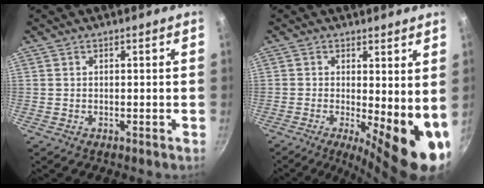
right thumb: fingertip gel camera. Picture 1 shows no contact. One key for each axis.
{"total": 12.8, "fx": -0.8, "fy": 4.4, "fz": 12.0, "tx": -0.132, "ty": -0.023, "tz": -0.005}